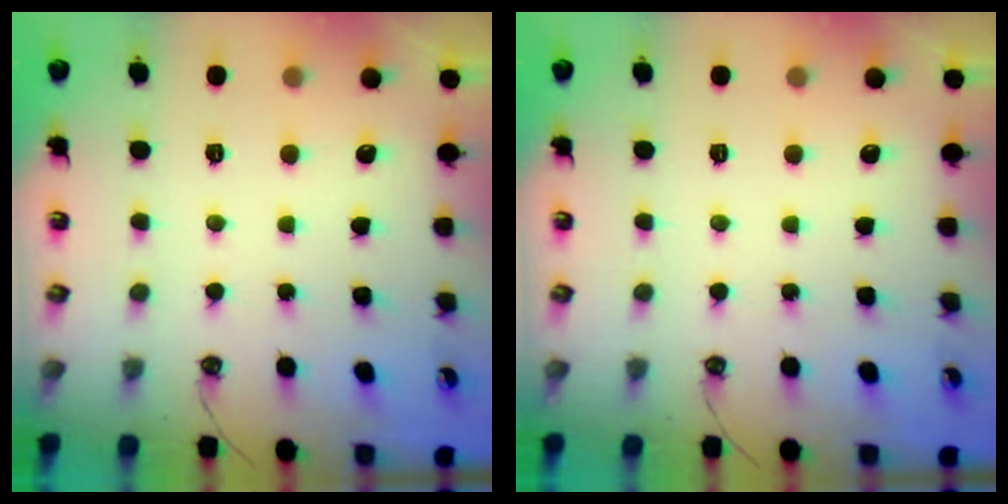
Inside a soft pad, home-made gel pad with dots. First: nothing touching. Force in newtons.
{"total": 0.0}